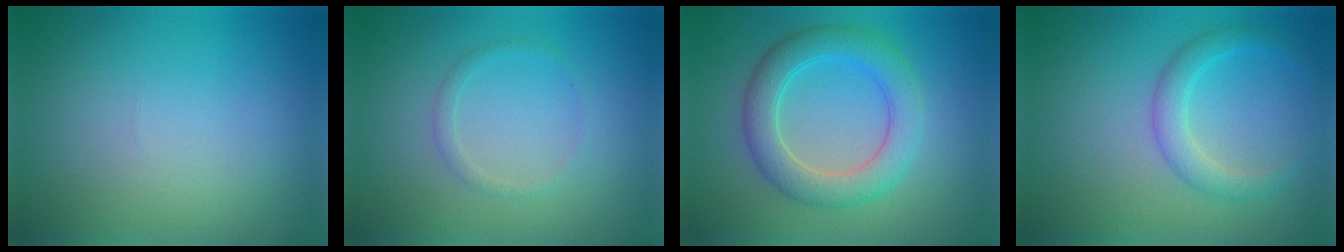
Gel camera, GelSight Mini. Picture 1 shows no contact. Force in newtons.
{"total": 1.0, "press": 1.0, "slide": 0.1}
{"total": 5.0, "press": 5.0, "slide": 0.3}
{"total": 2.7, "press": 2.7, "slide": 0.1}